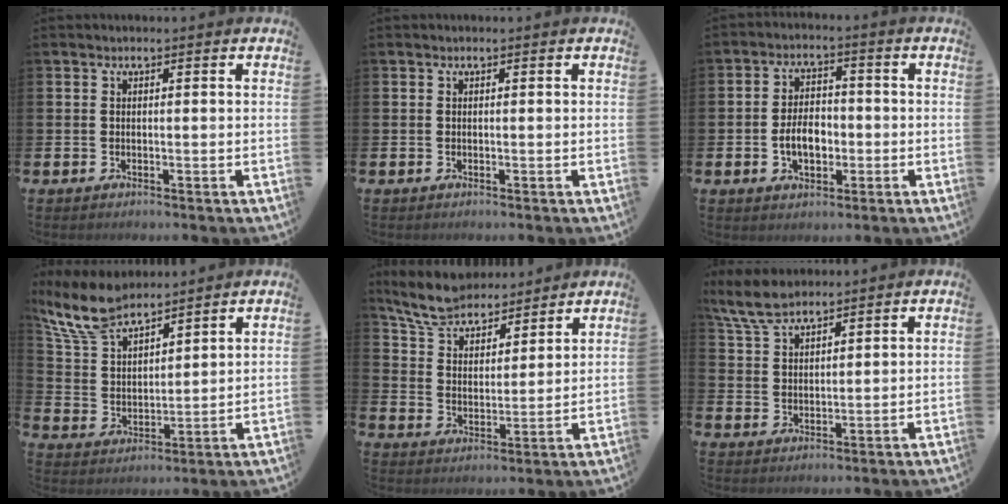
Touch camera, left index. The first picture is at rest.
{"total": 0.0}
{"total": 5.0, "force": [-1.3, 3.2, 3.7], "torque": [-0.049, 0.002, -0.029]}
{"total": 8.8, "force": [7.9, 2.5, 2.9], "torque": [-0.095, -0.024, 0.150]}
{"total": 7.1, "force": [6.7, 1.8, 1.5], "torque": [-0.066, -0.035, 0.122]}
{"total": 6.2, "force": [5.7, 1.6, 2.0], "torque": [-0.056, -0.016, 0.106]}